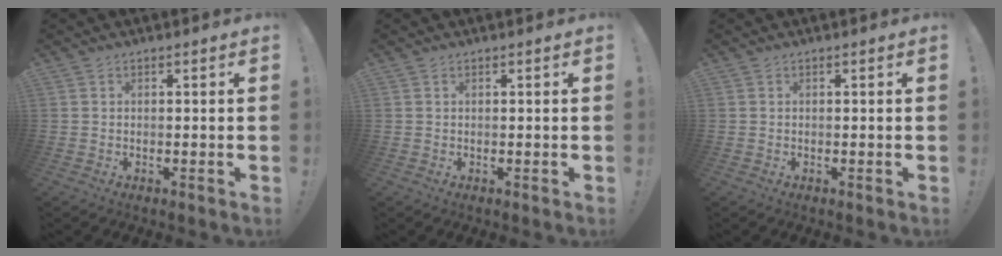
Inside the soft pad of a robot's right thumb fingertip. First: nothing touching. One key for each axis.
{"total": 0.0}
{"total": 0.0}